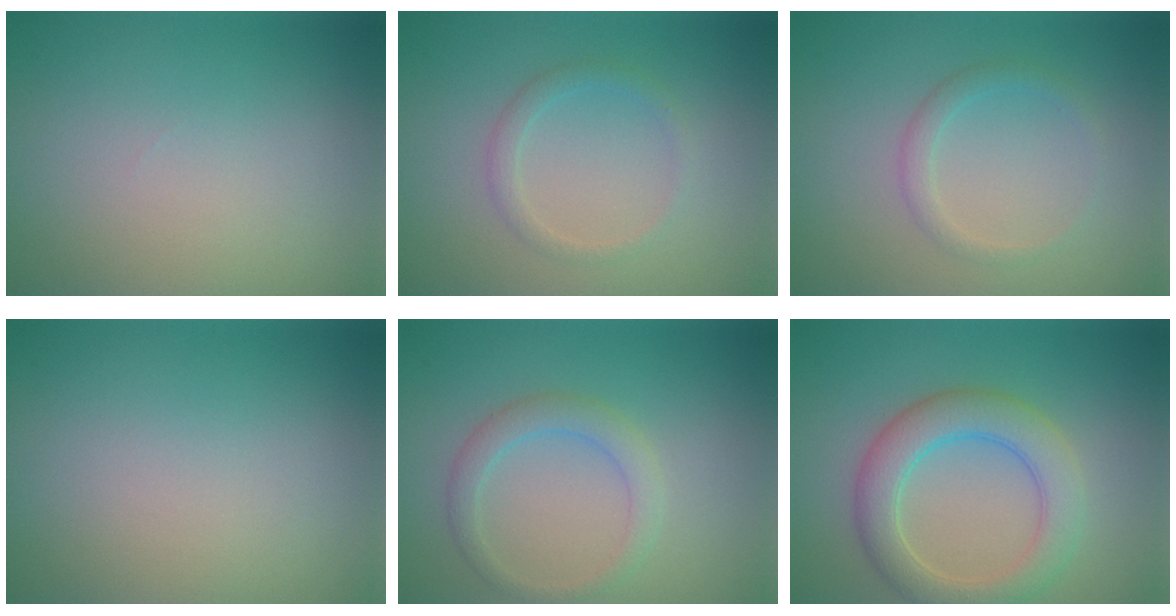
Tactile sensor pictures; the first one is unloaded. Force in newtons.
{"total": 1.5, "press": 1.5, "slide": 0.1}
{"total": 1.5, "press": 1.5, "slide": 0.0}
{"total": 0.0}
{"total": 2.4, "press": 2.4, "slide": 0.1}
{"total": 5.2, "press": 5.2, "slide": 0.3}